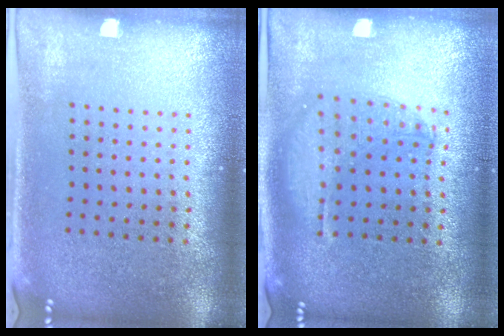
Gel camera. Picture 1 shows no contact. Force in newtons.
{"total": 1.3, "press": 1.3, "slide": 0.4}